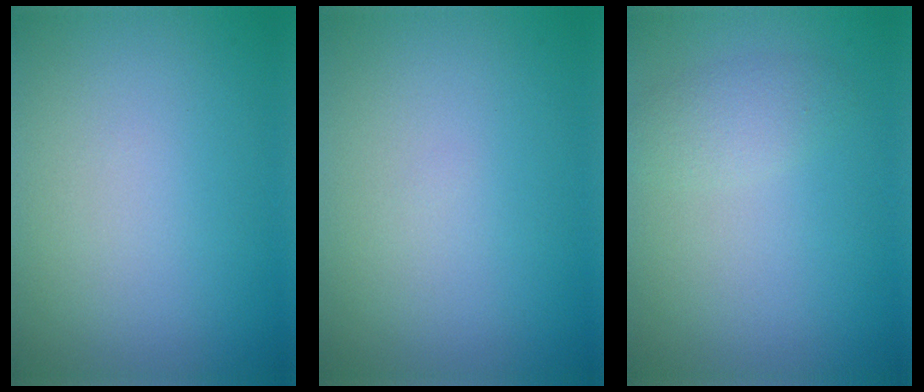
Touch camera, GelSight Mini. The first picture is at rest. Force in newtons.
{"total": 0.0}
{"total": 1.9, "press": 1.9, "slide": 0.1}